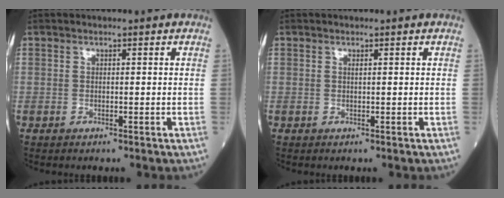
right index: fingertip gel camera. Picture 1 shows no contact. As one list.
[{"total": 0.0}]